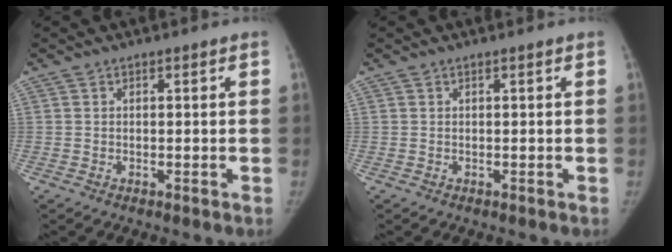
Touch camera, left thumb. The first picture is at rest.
{"total": 0.0}